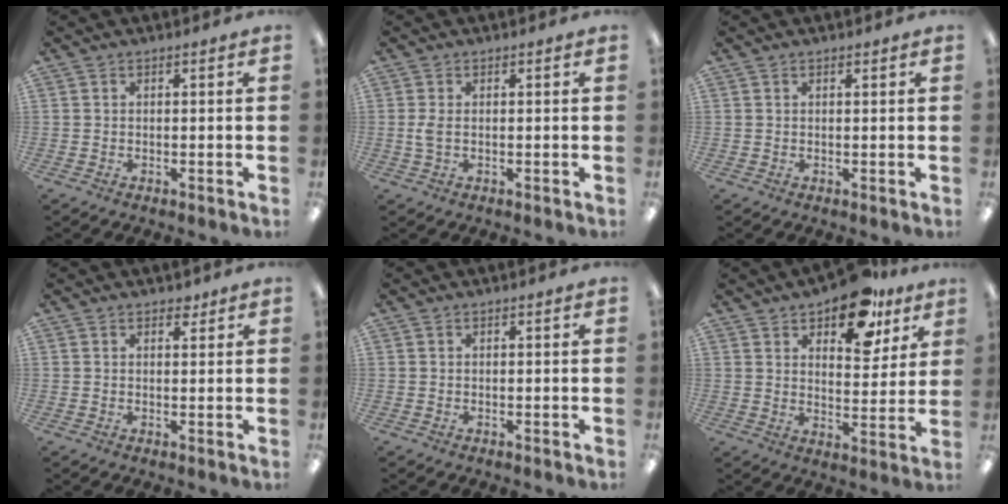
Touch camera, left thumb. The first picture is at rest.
{"total": 3.1, "force": [0.1, 1.5, 2.7], "torque": [-0.051, -0.001, -0.004]}
{"total": 0.6, "force": [0.5, 0.2, 0.3], "torque": [-0.006, 0.001, 0.009]}
{"total": 2.0, "force": [1.6, 1.0, 0.8], "torque": [0.000, -0.005, 0.025]}
{"total": 0.0}
{"total": 14.9, "force": [10.2, 7.0, 8.2], "torque": [-0.109, -0.051, 0.176]}